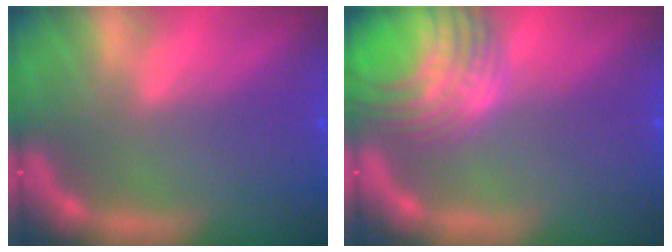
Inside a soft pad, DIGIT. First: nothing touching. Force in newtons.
{"total": 9.5}